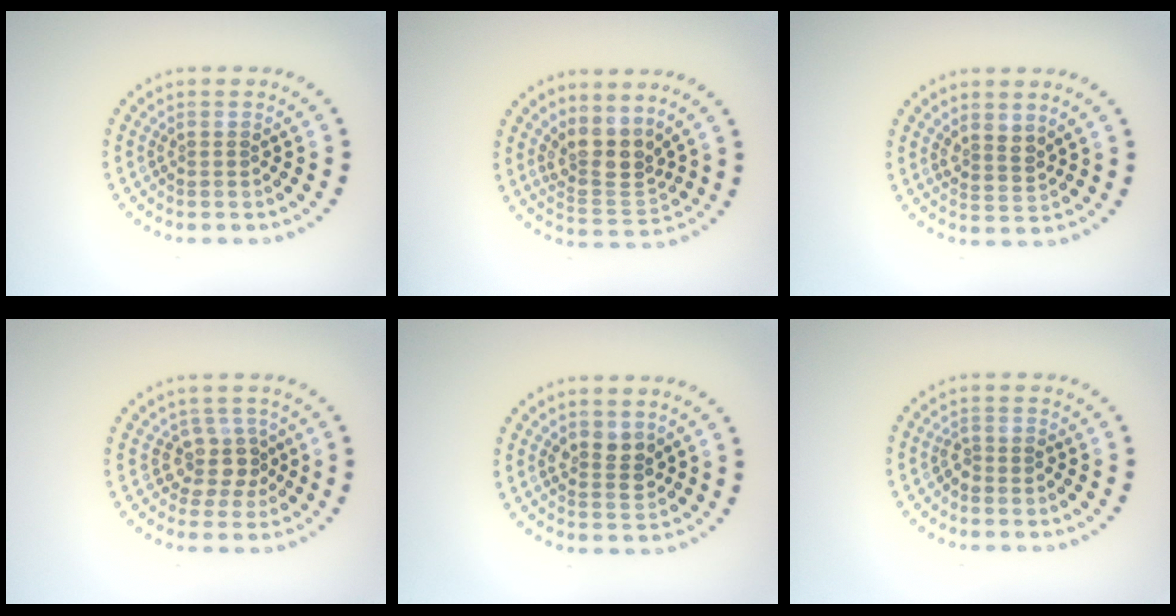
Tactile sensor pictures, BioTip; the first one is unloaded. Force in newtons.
{"total": 3.6, "press": 2.8, "slide": 2.3}
{"total": 2.0, "press": 1.6, "slide": 1.1}
{"total": 2.7, "press": 2.1, "slide": 1.7}
{"total": 2.4, "press": 2.3, "slide": 0.7}
{"total": 1.3, "press": 1.1, "slide": 0.7}